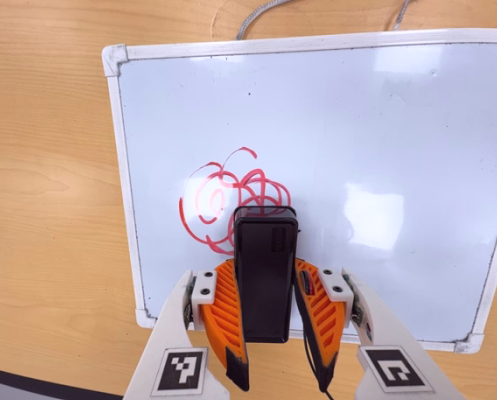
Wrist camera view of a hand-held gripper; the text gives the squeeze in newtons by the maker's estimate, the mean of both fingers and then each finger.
{"total": 4.4, "left": 2.8, "right": 6.0}